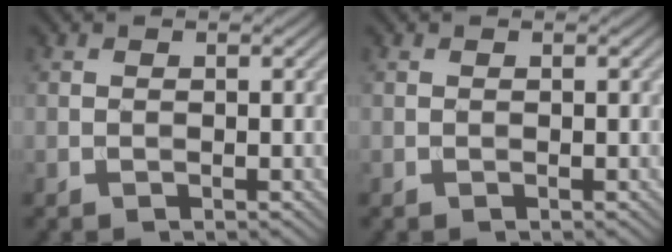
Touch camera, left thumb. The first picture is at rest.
{"total": 0.0}